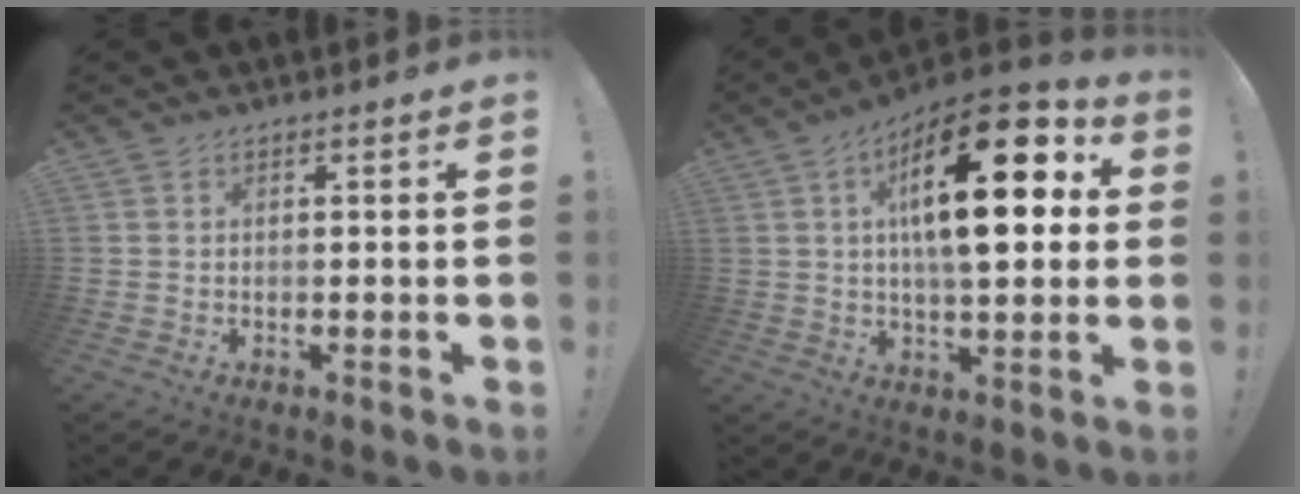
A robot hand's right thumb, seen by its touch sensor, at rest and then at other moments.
{"total": 22.5, "force": [5.7, 8.9, 19.8], "torque": [-0.300, -0.018, 0.084]}